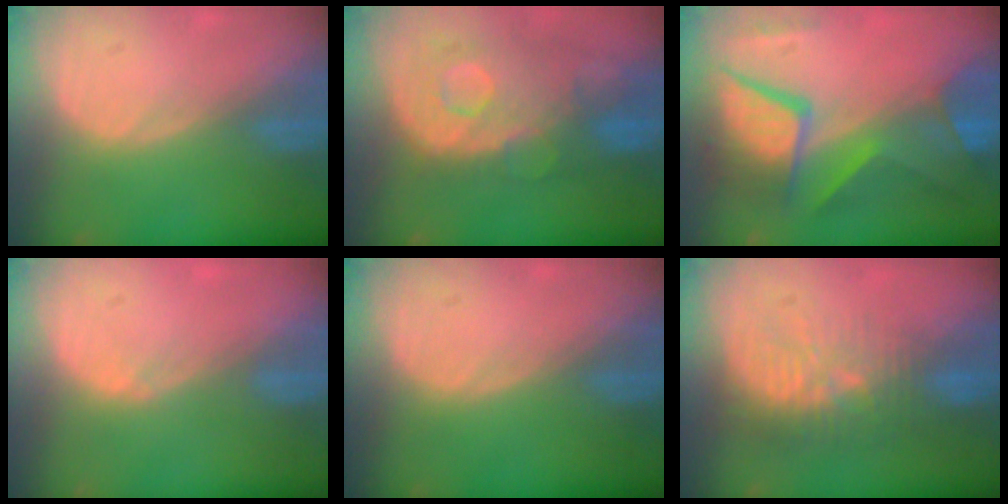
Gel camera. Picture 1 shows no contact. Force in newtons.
{"total": 11.2, "press": 9.8, "slide": 5.5}
{"total": 11.9, "press": 11.9, "slide": 1.1}
{"total": 0.7, "press": 0.7, "slide": 0.3}
{"total": 0.0}
{"total": 9.7, "press": 8.9, "slide": 3.8}